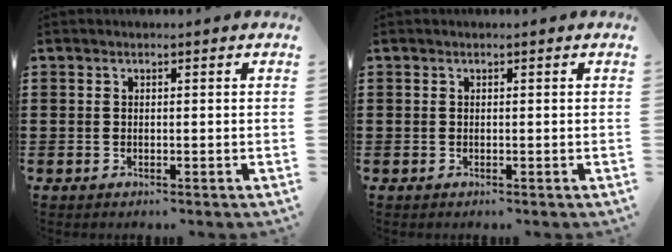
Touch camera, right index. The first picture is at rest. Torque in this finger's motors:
{"motor_torque": [-0.05, 0.05, 0.00, -0.01]}